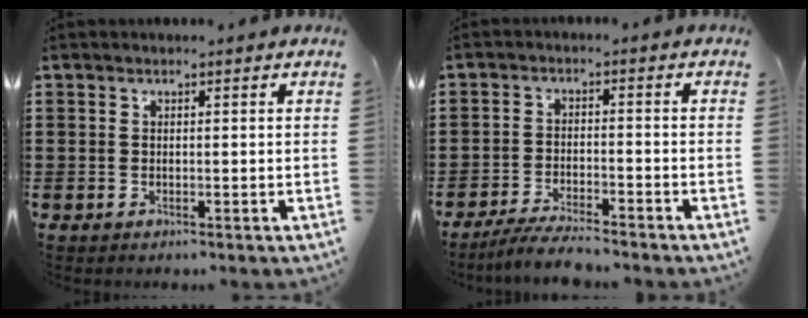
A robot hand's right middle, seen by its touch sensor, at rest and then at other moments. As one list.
[{"total": 4.5, "force": [-4.2, 0.1, 1.6], "torque": [-0.034, -0.006, -0.083]}]